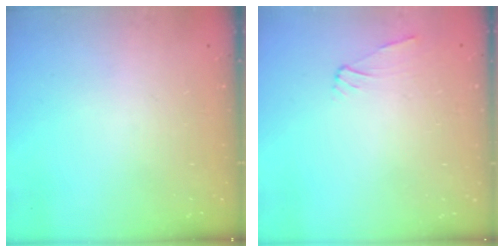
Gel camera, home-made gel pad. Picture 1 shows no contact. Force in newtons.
{"total": 1.6, "press": 1.5, "slide": 0.5}